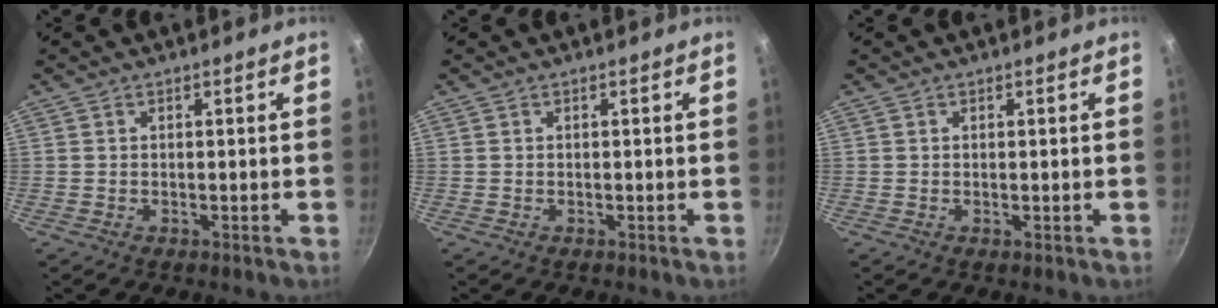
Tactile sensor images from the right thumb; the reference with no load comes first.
{"total": 0.0}
{"total": 0.0}